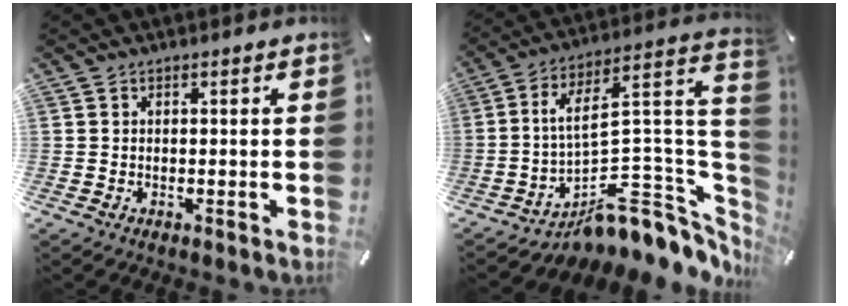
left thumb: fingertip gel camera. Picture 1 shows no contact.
{"total": 19.7, "force": [-5.4, 10.6, 15.6], "torque": [-0.192, -0.030, -0.076]}